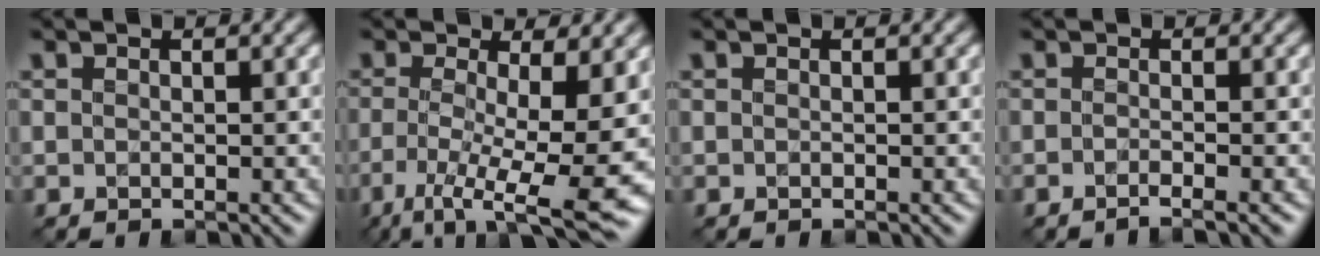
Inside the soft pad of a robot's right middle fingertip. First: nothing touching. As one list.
[{"total": 10.2, "force": [-2.7, 2.9, 9.4], "torque": [-0.161, -0.019, -0.038]}, {"total": 0.0}, {"total": 1.7, "force": [-1.0, 0.3, 1.3], "torque": [-0.008, -0.006, -0.025]}]